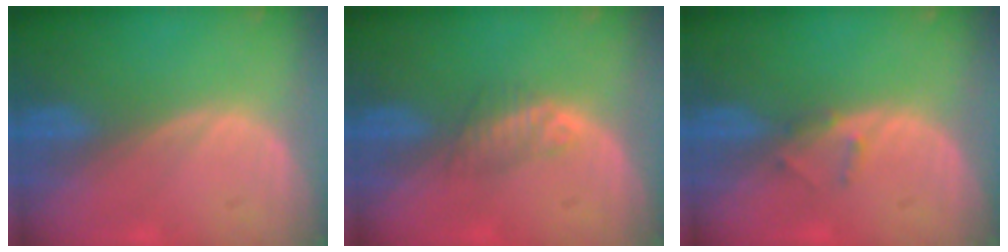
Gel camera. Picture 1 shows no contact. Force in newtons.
{"total": 2.3, "press": 2.1, "slide": 0.8}
{"total": 1.3, "press": 1.1, "slide": 0.8}